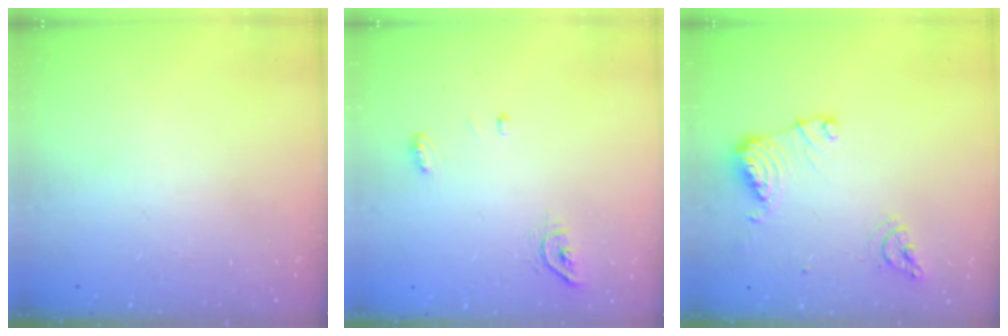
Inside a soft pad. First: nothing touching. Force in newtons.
{"total": 5.2, "press": 5.2, "slide": 0.1}
{"total": 11.9, "press": 11.9, "slide": 1.3}